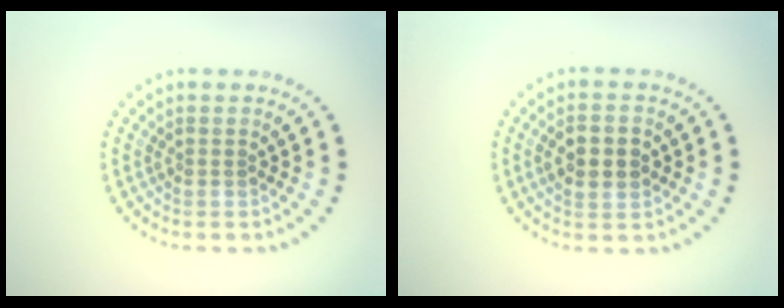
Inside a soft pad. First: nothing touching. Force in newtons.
{"total": 4.3, "press": 4.3, "slide": 0.1}